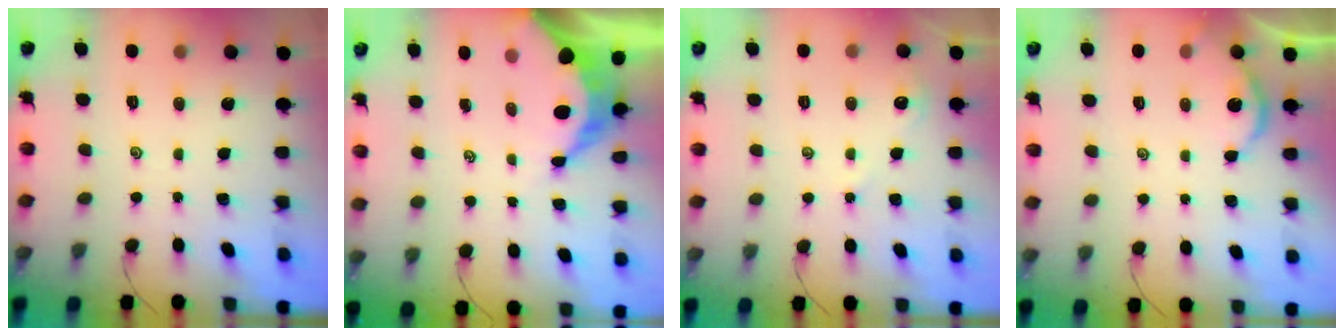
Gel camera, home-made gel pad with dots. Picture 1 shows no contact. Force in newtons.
{"total": 7.6, "press": 7.6, "slide": 0.8}
{"total": 2.2, "press": 2.2, "slide": 0.4}
{"total": 2.9, "press": 2.9, "slide": 0.2}